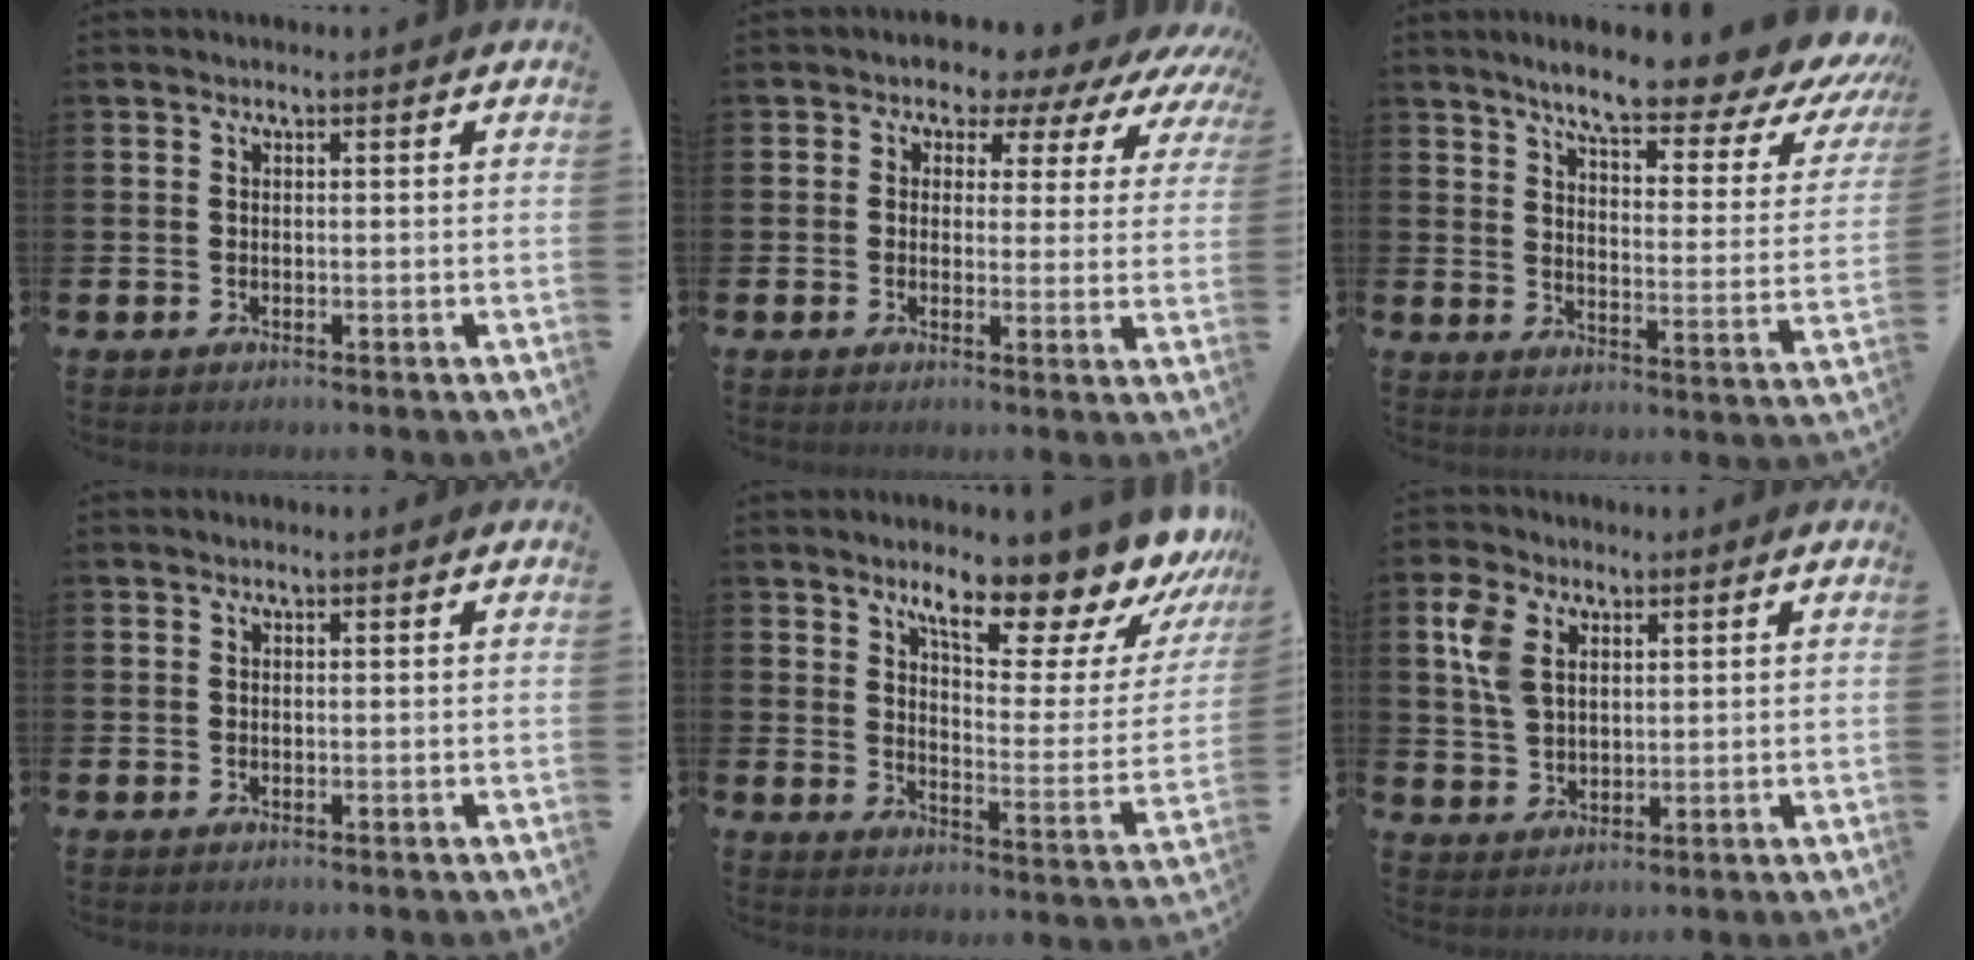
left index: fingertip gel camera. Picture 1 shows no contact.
{"total": 3.5, "force": [2.4, 2.6, 0.5], "torque": [-0.012, -0.030, 0.026]}
{"total": 8.5, "force": [6.9, 1.4, 4.6], "torque": [-0.093, -0.053, 0.105]}
{"total": 0.0}
{"total": 12.3, "force": [10.1, 3.5, 6.0], "torque": [-0.105, -0.074, 0.170]}
{"total": 6.3, "force": [3.1, 4.2, 3.6], "torque": [-0.074, 0.013, 0.055]}